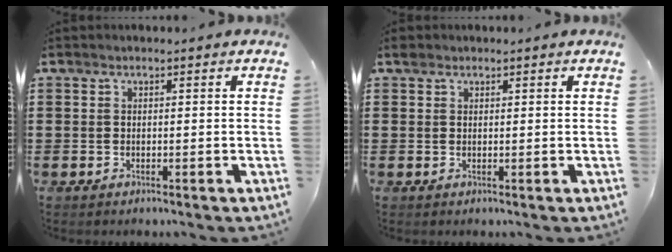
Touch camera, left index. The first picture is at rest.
{"total": 1.0, "force": [0.7, 0.7, 0.2], "torque": [-0.007, 0.004, 0.014]}